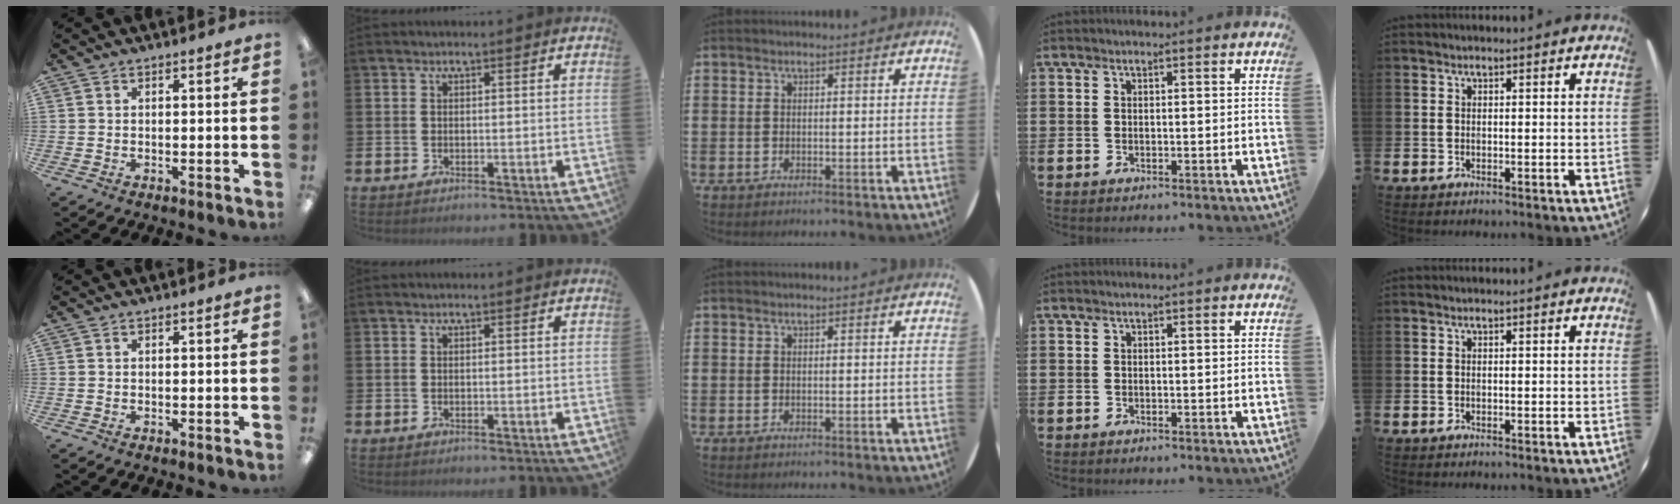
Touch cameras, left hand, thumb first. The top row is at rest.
{}